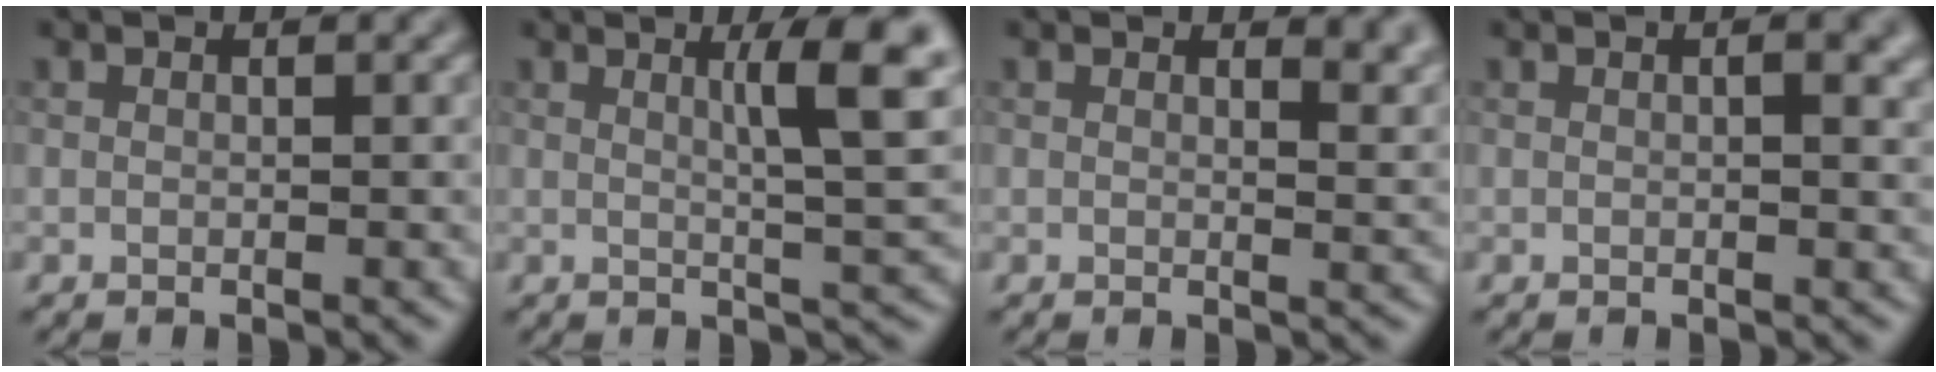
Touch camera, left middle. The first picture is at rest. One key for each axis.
{"total": 6.4, "fx": 2.0, "fy": 1.2, "fz": 6.0, "tx": -0.075, "ty": 0.002, "tz": 0.029}
{"total": 3.2, "fx": 2.0, "fy": 1.3, "fz": 2.1, "tx": -0.016, "ty": -0.002, "tz": 0.028}
{"total": 2.0, "fx": 0.4, "fy": 0.5, "fz": 1.9, "tx": -0.022, "ty": 0.002, "tz": 0.004}